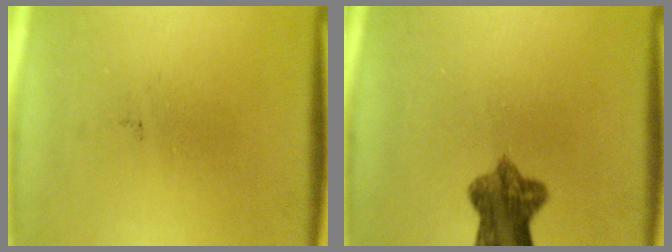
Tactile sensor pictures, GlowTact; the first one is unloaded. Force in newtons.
{"total": 7.6}